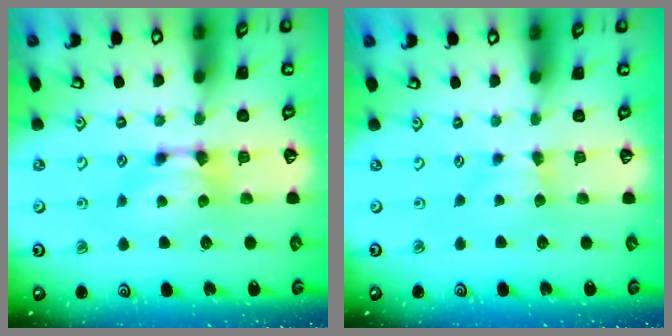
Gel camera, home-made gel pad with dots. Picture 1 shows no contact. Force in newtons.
{"total": 1.6, "press": 1.5, "slide": 0.4}